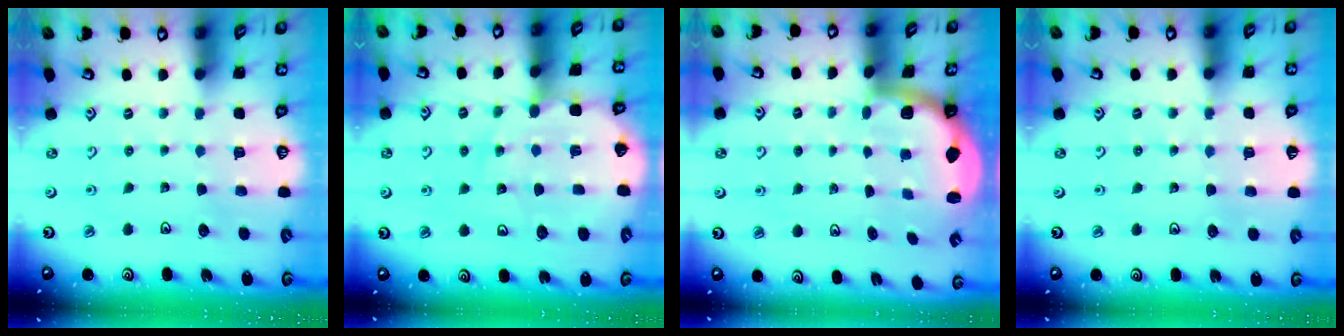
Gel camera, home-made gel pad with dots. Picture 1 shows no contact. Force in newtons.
{"total": 10.1, "press": 10.1, "slide": 1.3}
{"total": 2.0, "press": 2.0, "slide": 0.5}
{"total": 2.8, "press": 2.7, "slide": 0.5}